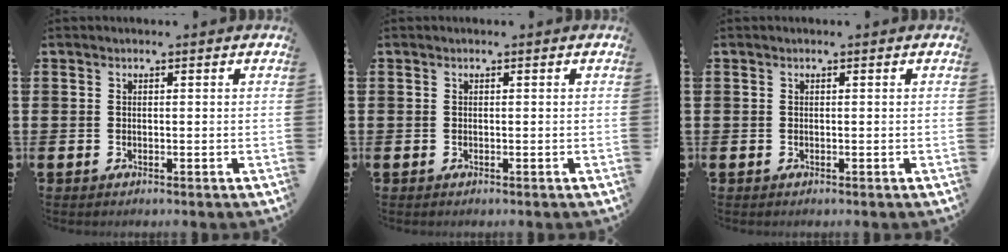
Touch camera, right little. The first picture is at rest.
{"total": 0.0}
{"total": 0.0}